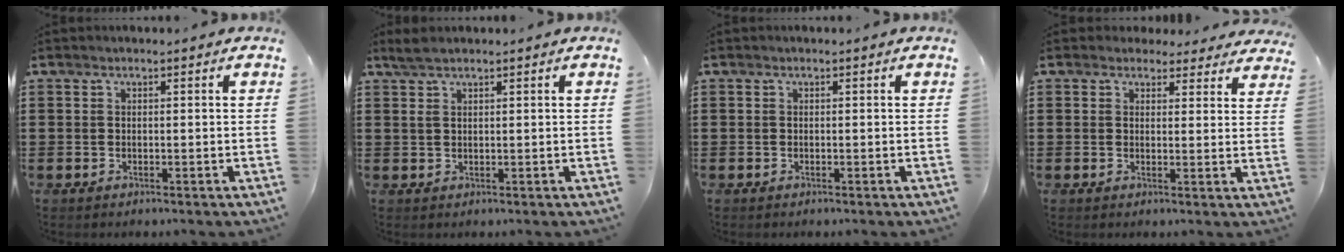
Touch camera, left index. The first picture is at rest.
{"total": 2.1, "force": [1.4, 0.6, 1.5], "torque": [-0.033, 0.004, 0.025]}
{"total": 0.0}
{"total": 3.0, "force": [2.8, 1.1, 0.5], "torque": [-0.011, -0.007, 0.050]}